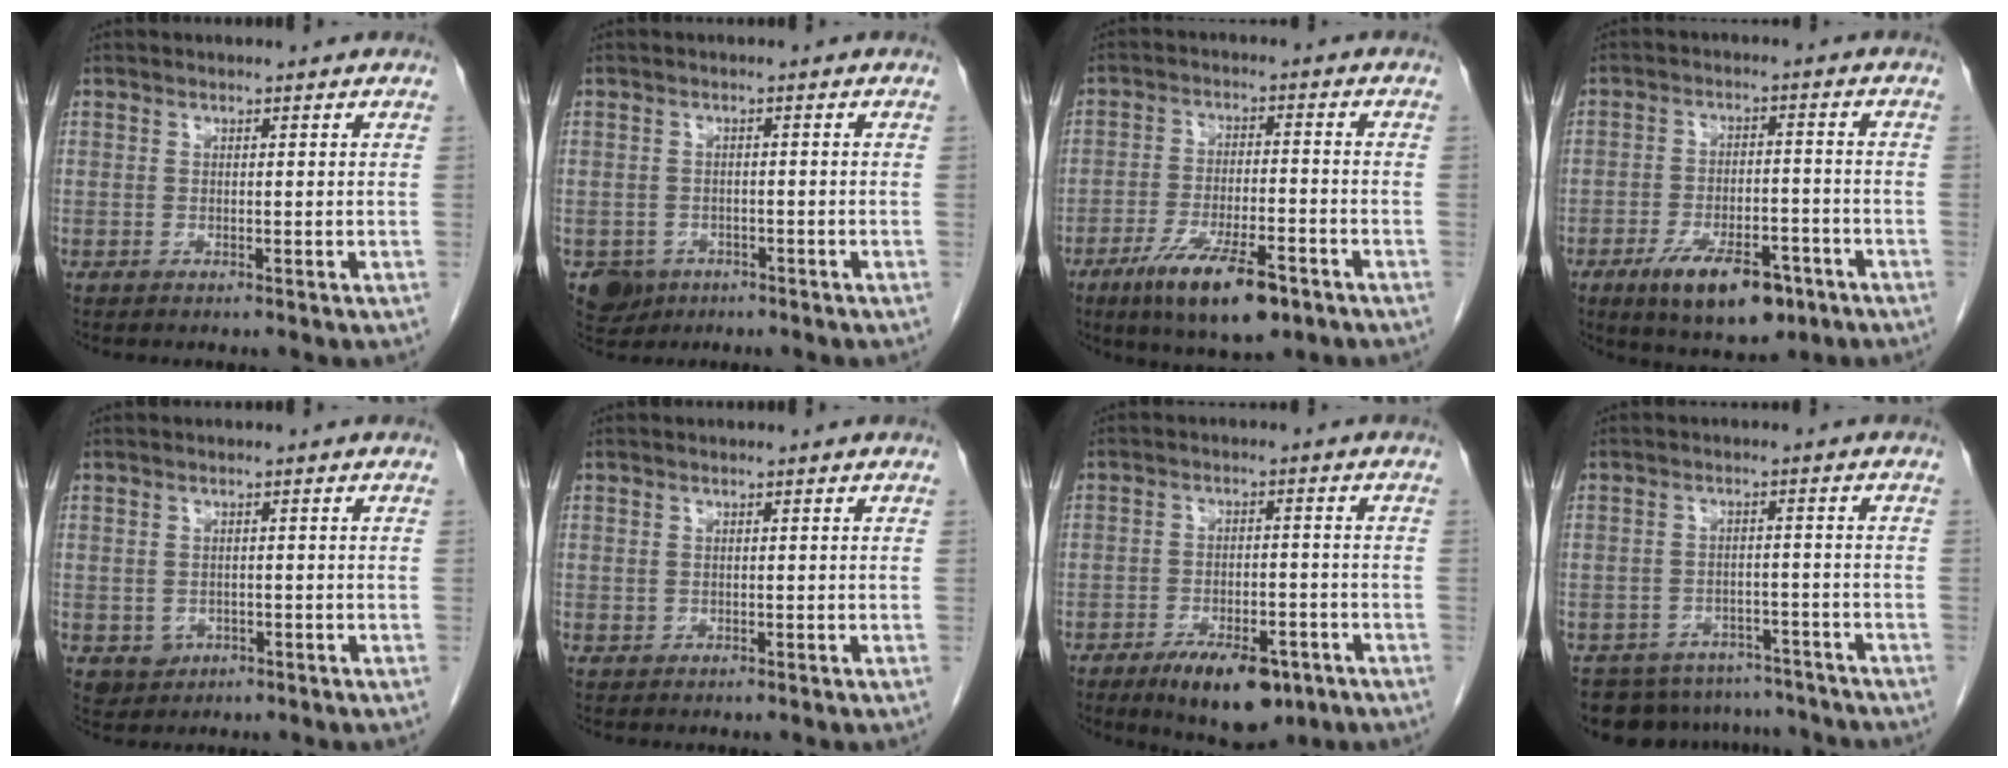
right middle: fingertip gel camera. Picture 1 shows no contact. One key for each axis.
{"total": 4.2, "fx": -2.3, "fy": 3.4, "fz": 0.7, "tx": -0.008, "ty": 0.005, "tz": -0.034}
{"total": 11.5, "fx": -7.0, "fy": 2.8, "fz": 8.7, "tx": -0.154, "ty": -0.018, "tz": -0.113}
{"total": 11.0, "fx": -6.5, "fy": 4.4, "fz": 7.7, "tx": -0.123, "ty": -0.007, "tz": -0.099}
{"total": 3.1, "fx": -1.0, "fy": 2.8, "fz": 0.9, "tx": -0.014, "ty": 0.002, "tz": -0.006}
{"total": 0.5, "fx": 0.0, "fy": 0.5, "fz": 0.1, "tx": -0.001, "ty": 0.002, "tz": 0.001}
{"total": 10.2, "fx": -6.5, "fy": 4.2, "fz": 6.6, "tx": -0.097, "ty": -0.005, "tz": -0.096}
{"total": 12.8, "fx": -11.5, "fy": 5.4, "fz": 2.0, "tx": -0.035, "ty": 0.011, "tz": -0.142}